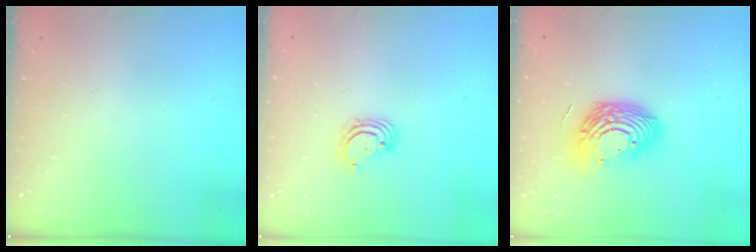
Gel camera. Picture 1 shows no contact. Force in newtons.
{"total": 4.3, "press": 4.3, "slide": 0.2}
{"total": 14.8, "press": 14.8, "slide": 1.0}